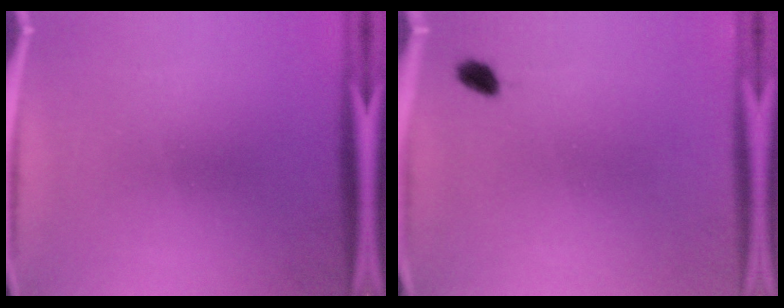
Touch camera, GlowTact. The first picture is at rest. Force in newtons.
{"total": 1.9}